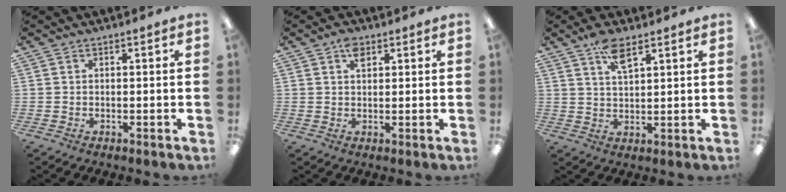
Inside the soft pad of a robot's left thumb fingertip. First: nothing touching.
{"total": 3.4, "force": [1.8, 1.9, 2.1], "torque": [-0.030, -0.003, 0.029]}
{"total": 6.1, "force": [4.0, 2.2, 4.1], "torque": [-0.075, -0.007, 0.069]}